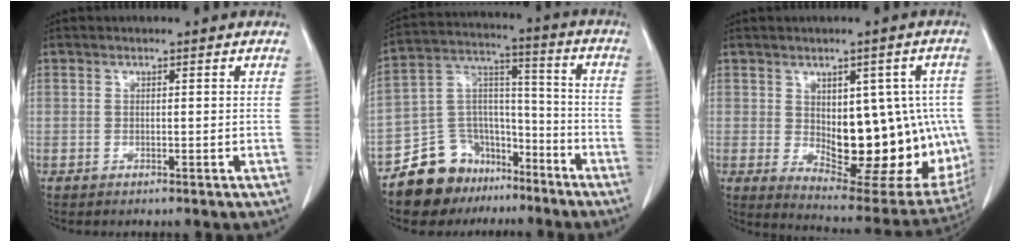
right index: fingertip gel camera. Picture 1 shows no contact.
{"total": 13.8, "force": [-10.3, 8.6, 3.2], "torque": [-0.057, 0.077, -0.173]}
{"total": 18.8, "force": [-1.0, 8.8, 16.6], "torque": [-0.183, 0.008, 0.021]}